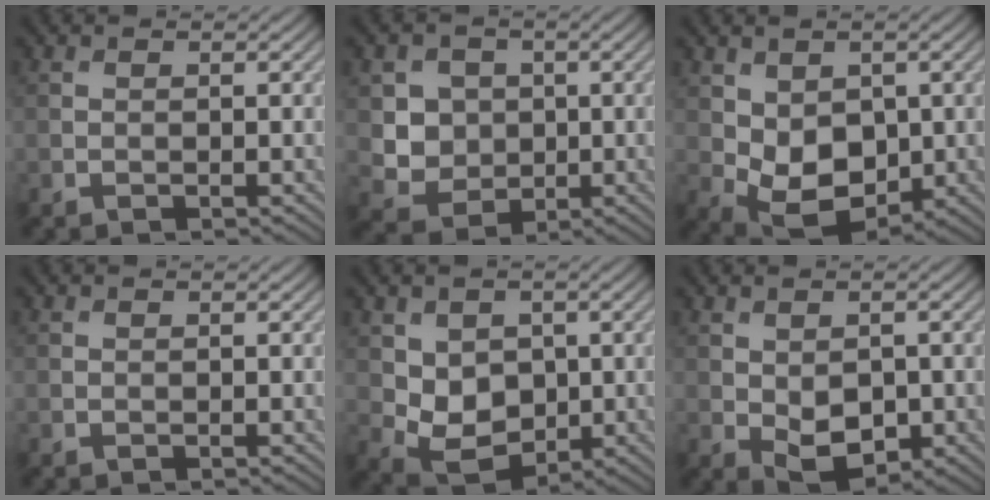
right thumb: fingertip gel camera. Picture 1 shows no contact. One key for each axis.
{"total": 5.2, "fx": 0.6, "fy": 4.8, "fz": 1.9, "tx": -0.053, "ty": -0.015, "tz": 0.007}
{"total": 7.3, "fx": 0.1, "fy": 5.2, "fz": 5.2, "tx": -0.112, "ty": -0.017, "tz": 0.007}
{"total": 0.0}
{"total": 5.9, "fx": 0.7, "fy": 4.7, "fz": 3.4, "tx": -0.084, "ty": -0.014, "tz": 0.014}
{"total": 5.0, "fx": -0.9, "fy": 3.1, "fz": 3.8, "tx": -0.073, "ty": -0.012, "tz": -0.008}